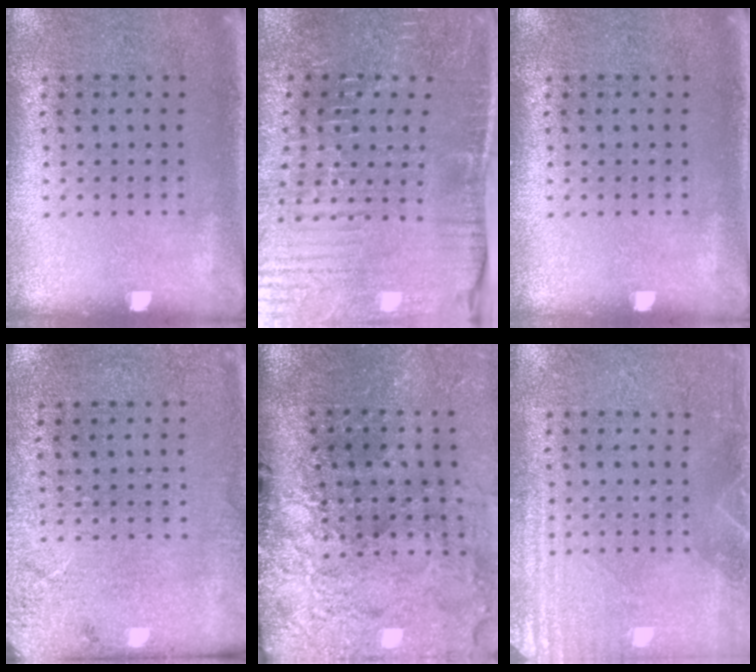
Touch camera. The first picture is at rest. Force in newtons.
{"total": 4.4, "press": 4.4, "slide": 0.5}
{"total": 0.0}
{"total": 2.7, "press": 2.2, "slide": 1.5}
{"total": 5.0, "press": 3.8, "slide": 3.3}
{"total": 3.2, "press": 3.1, "slide": 0.4}